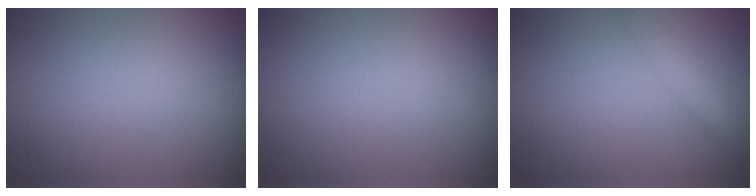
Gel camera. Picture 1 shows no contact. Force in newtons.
{"total": 0.0}
{"total": 2.3, "press": 2.3, "slide": 0.0}